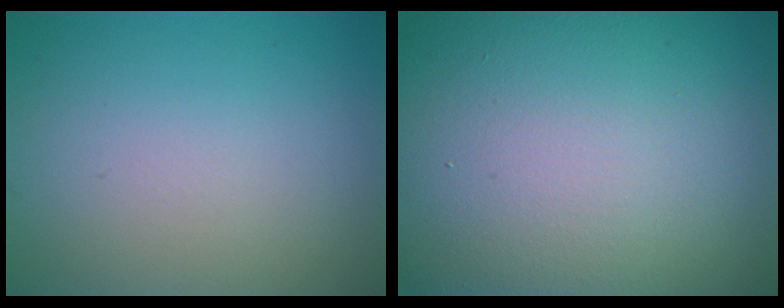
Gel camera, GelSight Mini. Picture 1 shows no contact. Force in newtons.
{"total": 25.5, "press": 25.4, "slide": 1.3}